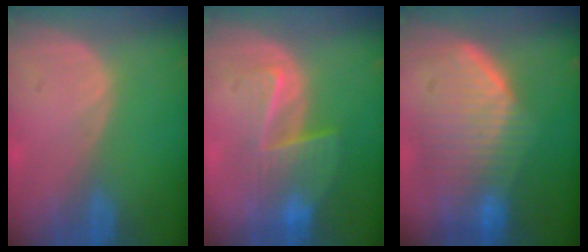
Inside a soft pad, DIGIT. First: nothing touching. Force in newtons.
{"total": 6.7, "press": 6.4, "slide": 2.0}
{"total": 9.9, "press": 8.9, "slide": 4.2}